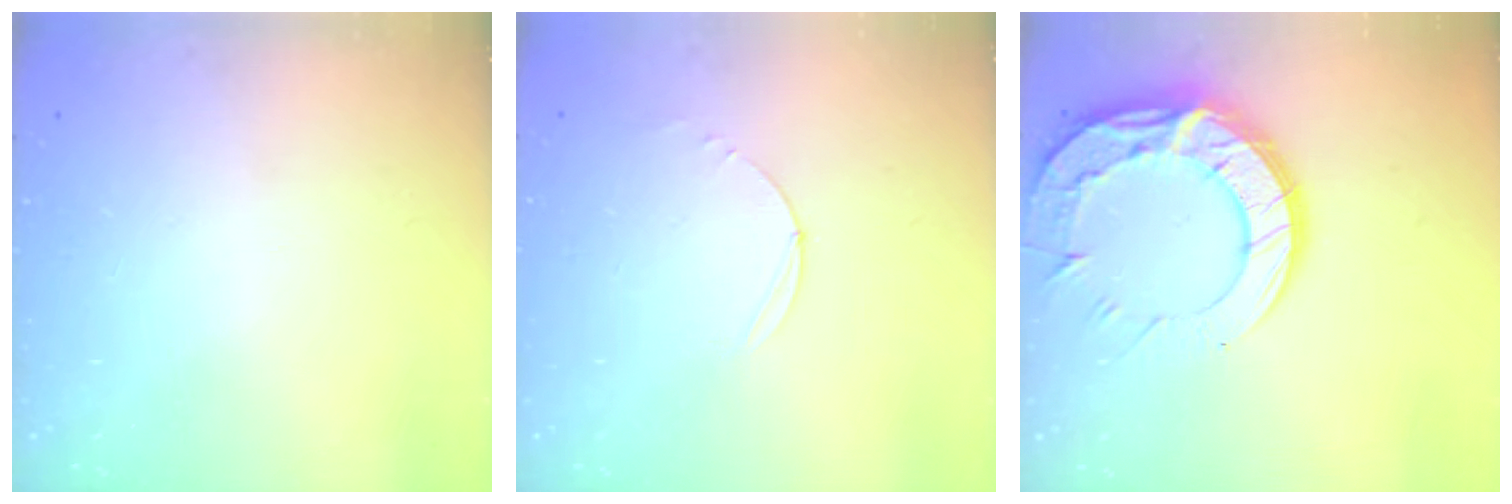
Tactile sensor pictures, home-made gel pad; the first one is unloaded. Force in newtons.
{"total": 2.8, "press": 2.8, "slide": 0.3}
{"total": 19.5, "press": 19.4, "slide": 1.6}